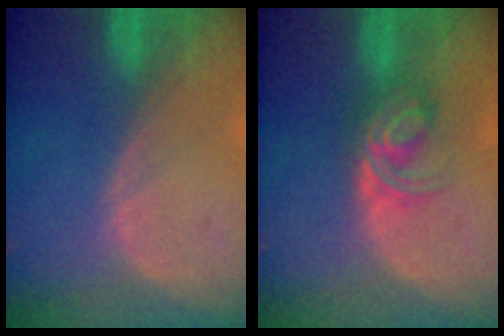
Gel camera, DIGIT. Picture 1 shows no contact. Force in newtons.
{"total": 6.0, "press": 5.2, "slide": 3.0}